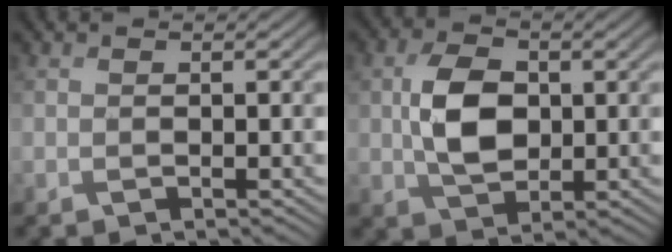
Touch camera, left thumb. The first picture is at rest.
{"total": 6.4, "force": [0.4, 4.3, 4.7], "torque": [-0.101, 0.000, 0.009]}